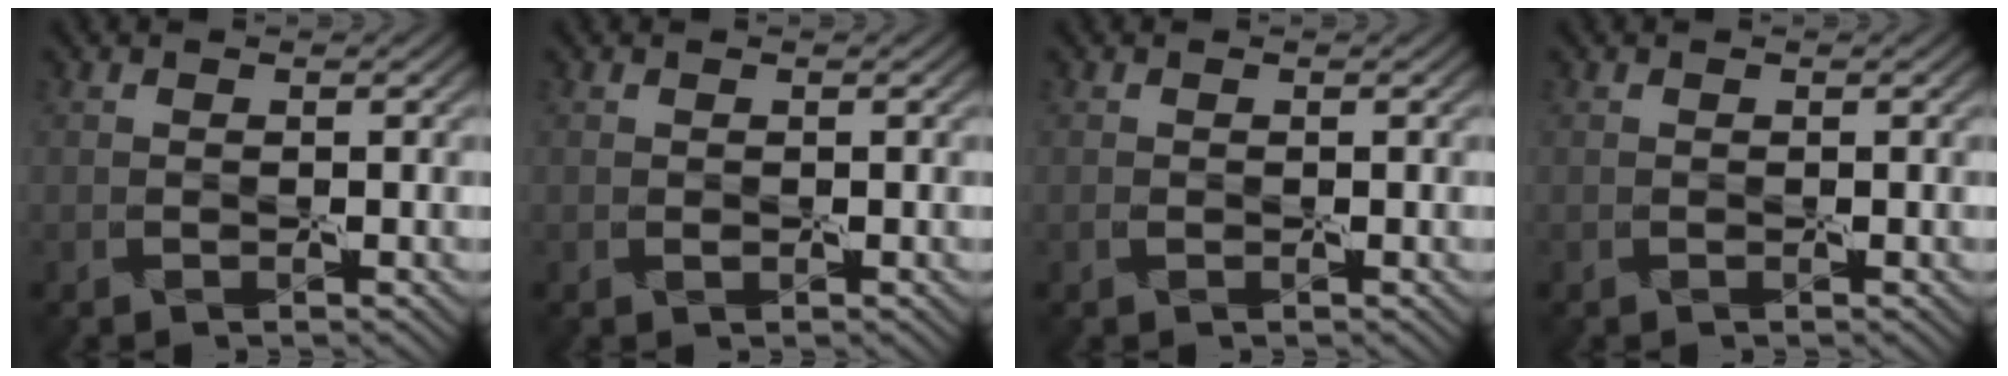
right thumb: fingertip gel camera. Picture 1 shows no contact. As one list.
[{"total": 0.0}, {"total": 0.0}, {"total": 0.0}]